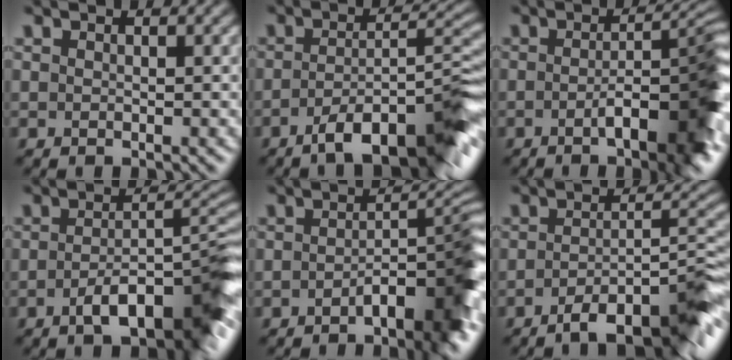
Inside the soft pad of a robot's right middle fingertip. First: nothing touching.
{"total": 9.8, "force": [-5.8, 2.3, 7.6], "torque": [-0.102, 0.003, -0.089]}
{"total": 8.9, "force": [-3.0, 2.2, 8.1], "torque": [-0.099, 0.006, -0.044]}
{"total": 8.4, "force": [-4.0, 2.2, 7.0], "torque": [-0.098, 0.008, -0.065]}
{"total": 7.8, "force": [-3.7, 2.1, 6.6], "torque": [-0.079, 0.008, -0.056]}
{"total": 8.5, "force": [-5.5, 1.7, 6.2], "torque": [-0.076, 0.006, -0.085]}